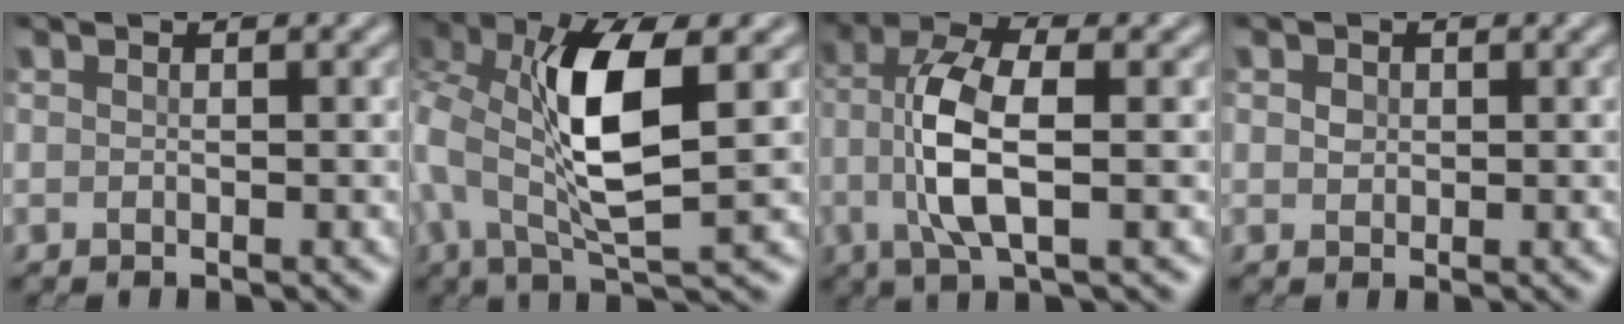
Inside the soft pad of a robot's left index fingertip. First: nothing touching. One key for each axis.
{"total": 8.4, "fx": 1.4, "fy": 3.5, "fz": 7.5, "tx": -0.163, "ty": 0.004, "tz": 0.023}
{"total": 6.3, "fx": -0.6, "fy": 2.1, "fz": 5.8, "tx": -0.122, "ty": 0.008, "tz": -0.014}
{"total": 1.4, "fx": 0.4, "fy": 1.1, "fz": 0.6, "tx": -0.011, "ty": 0.006, "tz": 0.000}